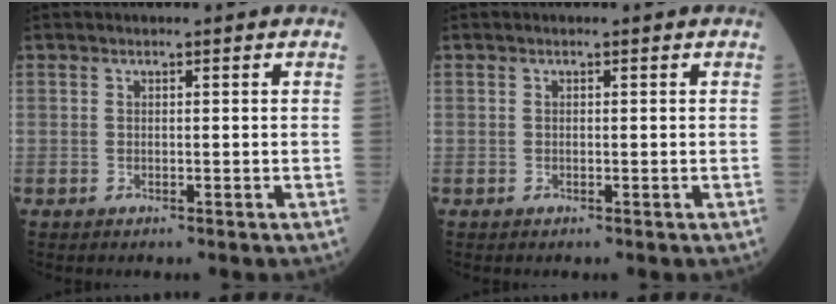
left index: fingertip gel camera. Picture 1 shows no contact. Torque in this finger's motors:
{"motor_torque": [-0.18, 0.06, -0.08, -0.01]}